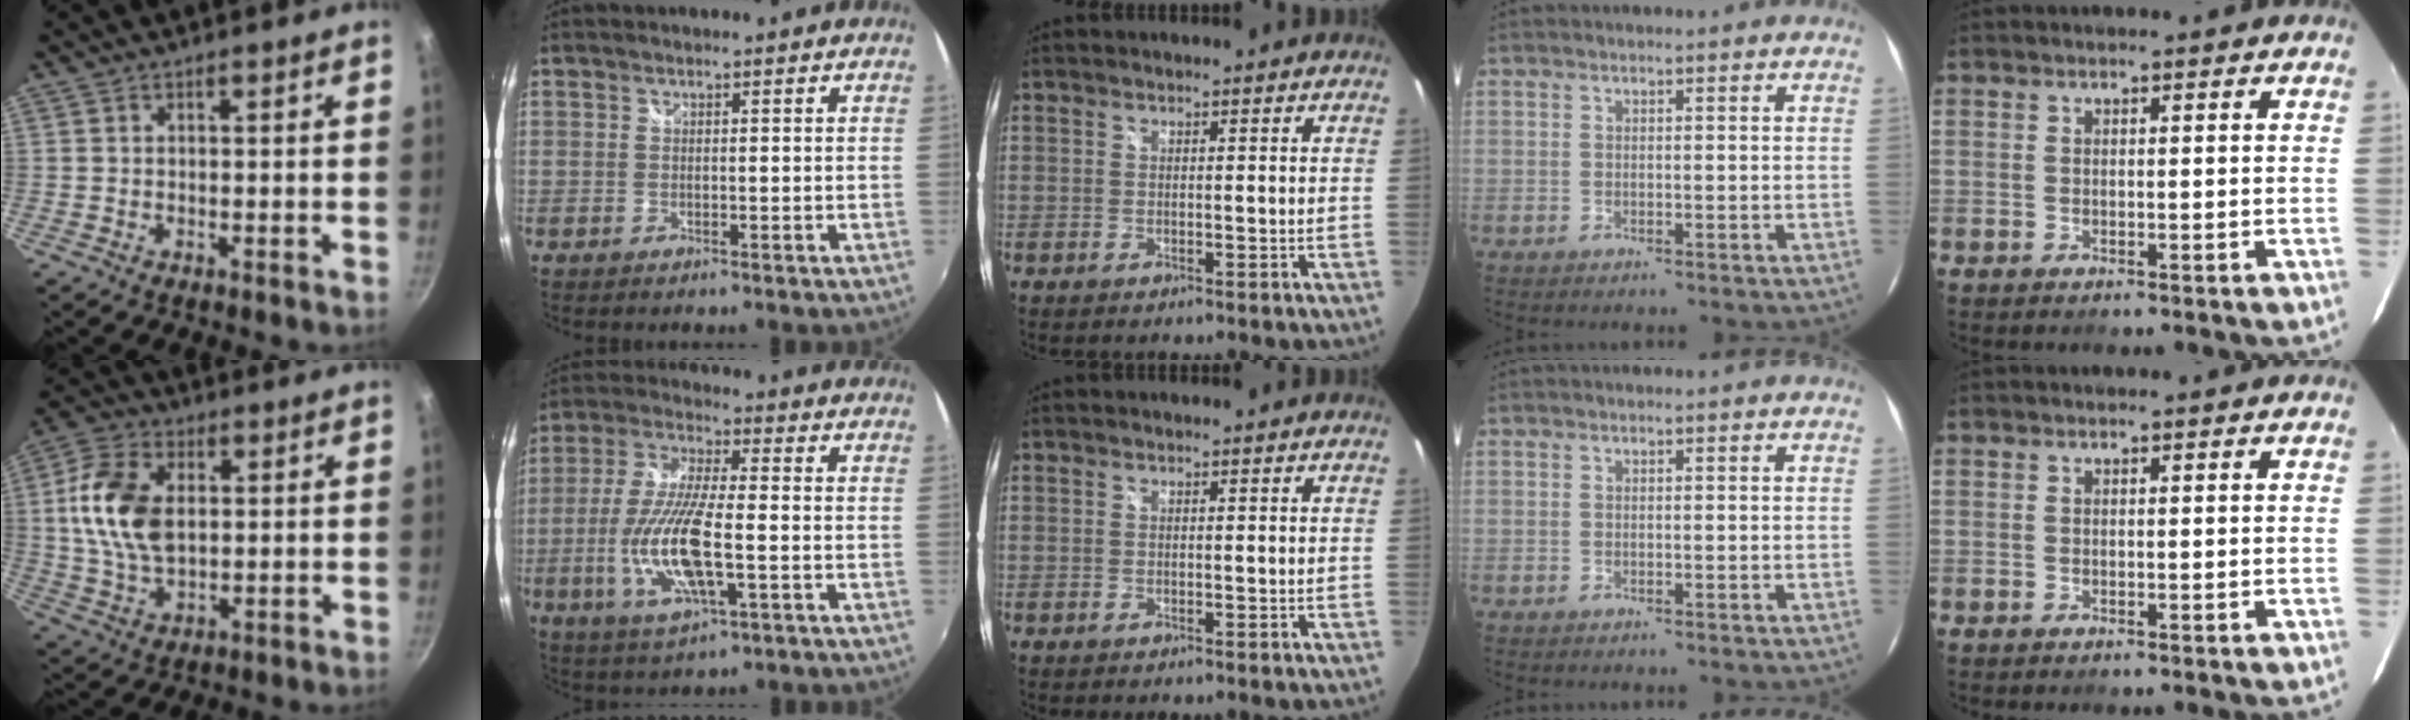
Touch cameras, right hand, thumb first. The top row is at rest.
{"thumb": {"total": 13.5, "force": [1.9, 8.4, 10.3], "torque": [-0.187, 0.002, 0.032]}, "index": {"total": 14.8, "force": [-3.5, 4.2, 13.8], "torque": [-0.288, -0.013, -0.067]}}